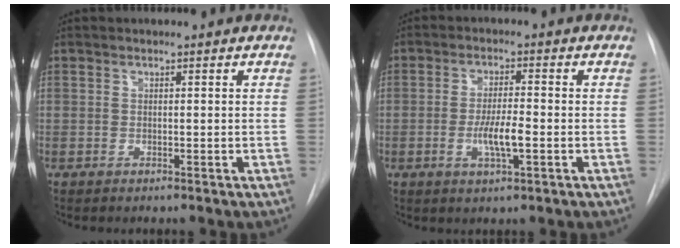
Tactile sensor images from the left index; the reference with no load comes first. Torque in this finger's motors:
{"motor_torque": [1.07, 0.20, 0.37, 0.12]}